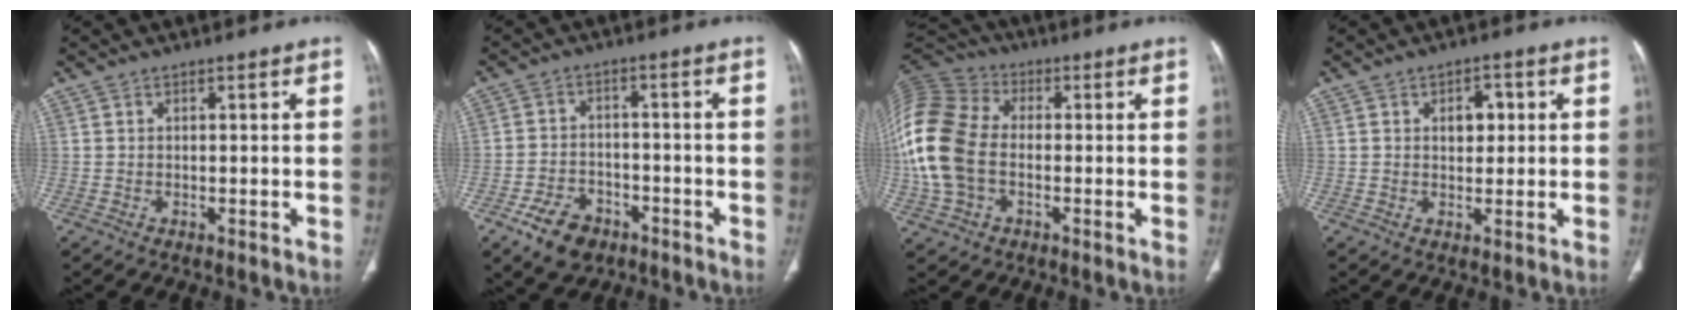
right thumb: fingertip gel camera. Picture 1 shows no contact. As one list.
[{"total": 8.2, "force": [-4.9, 5.4, 3.9], "torque": [-0.055, 0.028, -0.078]}, {"total": 19.2, "force": [-1.9, 13.5, 13.6], "torque": [-0.318, 0.020, -0.038]}, {"total": 4.2, "force": [0.9, 2.8, 2.9], "torque": [-0.022, 0.001, 0.013]}]